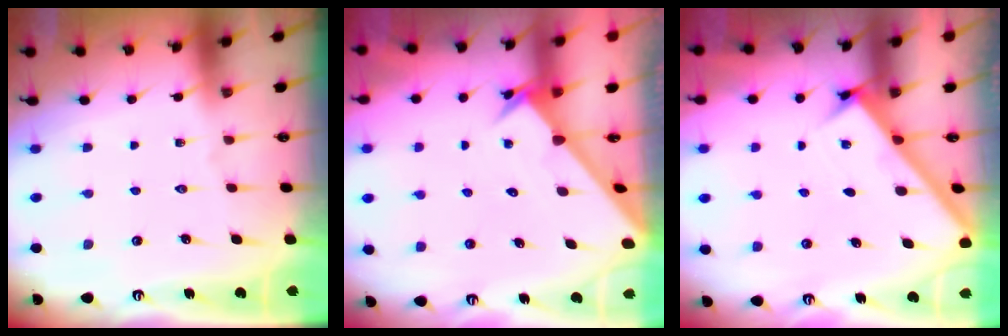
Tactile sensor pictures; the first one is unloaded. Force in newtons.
{"total": 2.8, "press": 2.8, "slide": 0.2}
{"total": 2.8, "press": 2.8, "slide": 0.4}